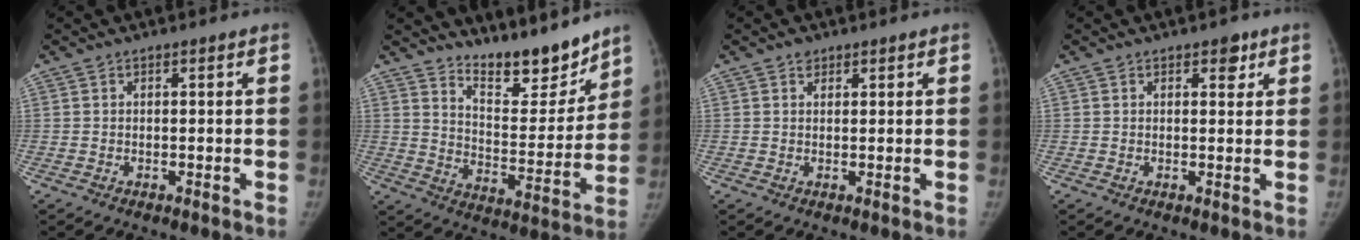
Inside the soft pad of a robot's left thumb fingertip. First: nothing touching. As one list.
[{"total": 13.3, "force": [11.9, 3.6, 4.9], "torque": [-0.039, -0.097, 0.202]}, {"total": 1.4, "force": [0.9, 1.0, 0.3], "torque": [0.008, -0.005, 0.012]}, {"total": 2.5, "force": [1.4, 1.5, 1.4], "torque": [-0.001, -0.005, 0.018]}]